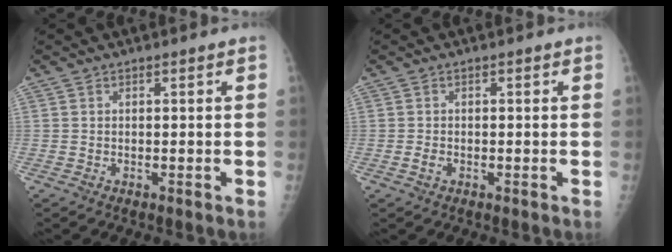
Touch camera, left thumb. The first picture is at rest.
{"total": 1.3, "force": [-0.5, 0.9, 0.8], "torque": [-0.013, 0.000, -0.009]}